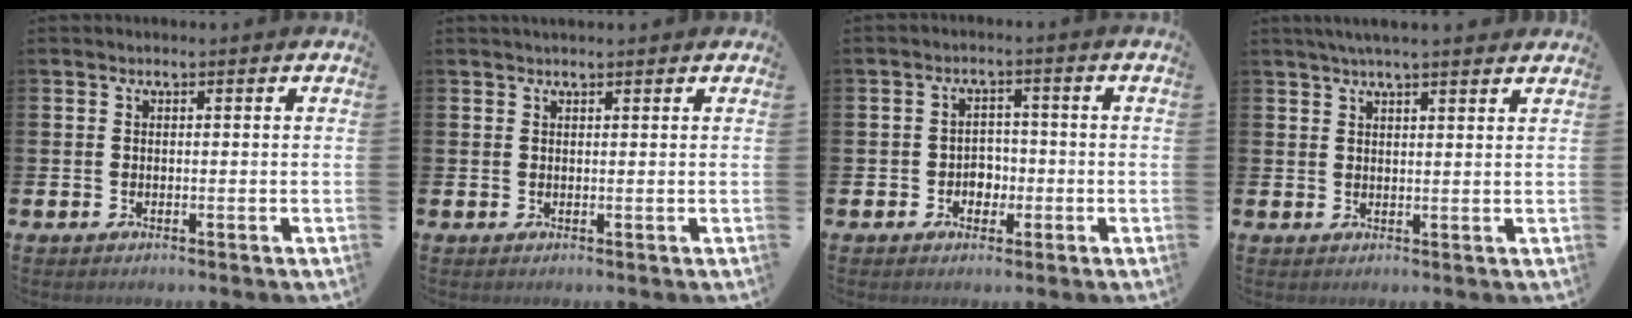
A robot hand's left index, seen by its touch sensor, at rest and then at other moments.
{"total": 1.1, "force": [1.0, 0.2, 0.4], "torque": [0.003, -0.001, 0.015]}
{"total": 2.8, "force": [-1.1, 2.3, 1.1], "torque": [-0.015, 0.003, -0.029]}
{"total": 3.7, "force": [3.3, 0.1, 1.5], "torque": [-0.026, -0.008, 0.058]}